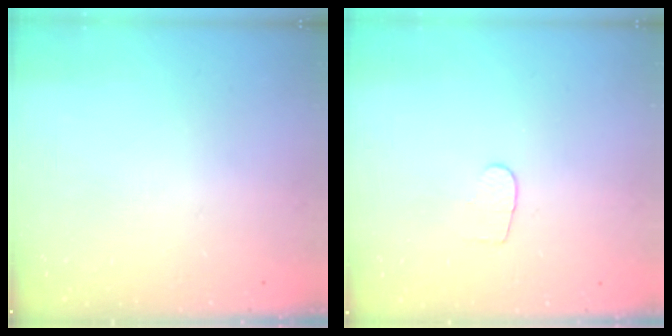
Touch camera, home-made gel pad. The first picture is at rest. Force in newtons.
{"total": 4.3, "press": 4.3, "slide": 0.5}